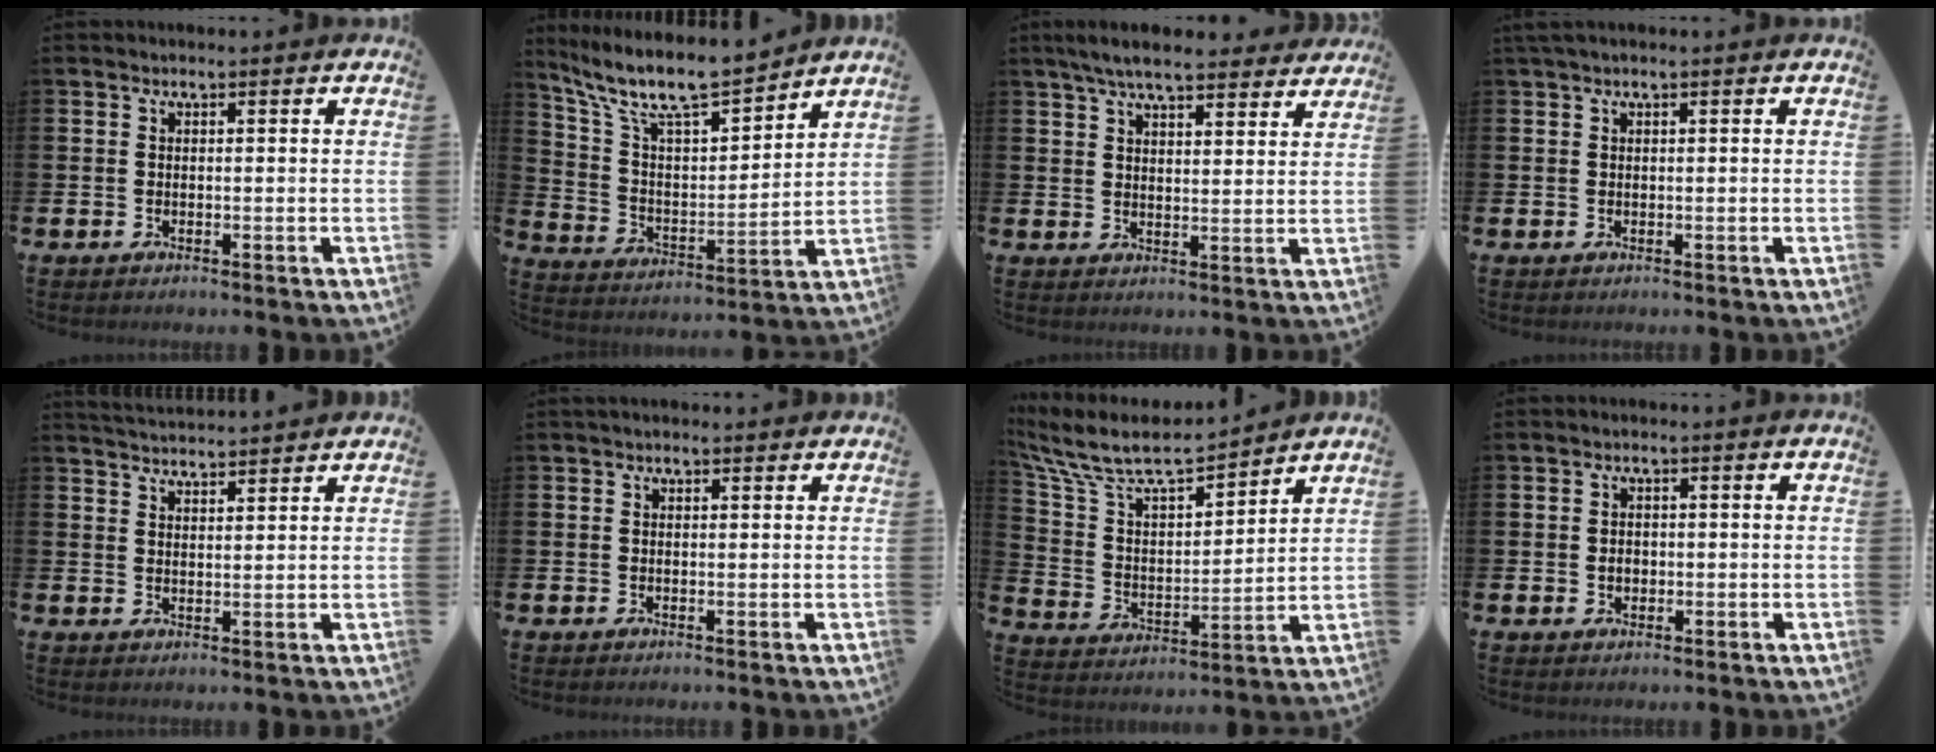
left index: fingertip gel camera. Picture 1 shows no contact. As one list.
[{"total": 10.6, "force": [9.4, 2.2, 4.4], "torque": [-0.120, -0.063, 0.161]}, {"total": 6.7, "force": [6.2, 1.1, 2.2], "torque": [-0.047, -0.025, 0.109]}, {"total": 0.7, "force": [0.4, 0.0, 0.6], "torque": [-0.015, 0.004, 0.008]}, {"total": 3.6, "force": [3.6, 0.0, 0.1], "torque": [-0.007, -0.022, 0.065]}, {"total": 0.7, "force": [0.6, 0.2, 0.3], "torque": [0.008, -0.001, 0.007]}, {"total": 9.3, "force": [8.4, 2.3, 3.3], "torque": [-0.109, -0.058, 0.144]}, {"total": 1.5, "force": [-0.1, 1.3, 0.8], "torque": [-0.004, 0.004, -0.007]}]